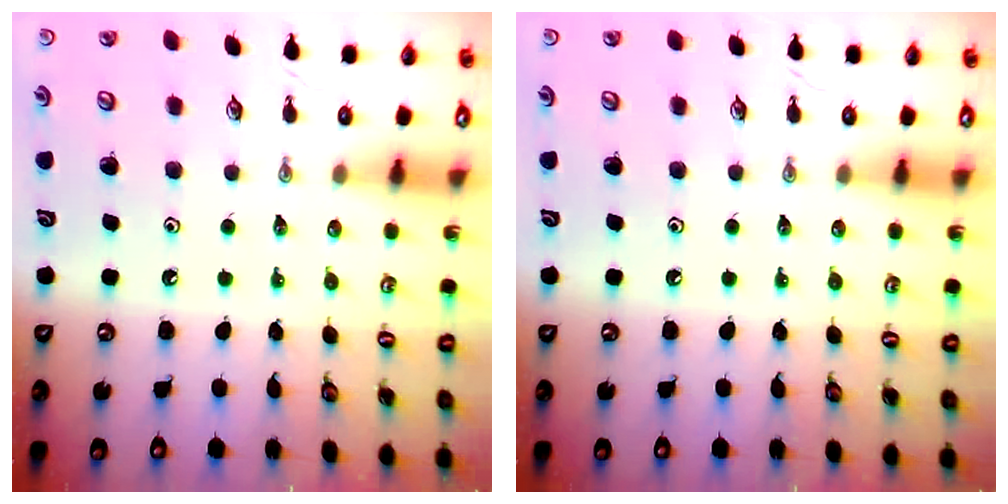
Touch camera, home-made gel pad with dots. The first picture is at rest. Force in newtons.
{"total": 0.0}